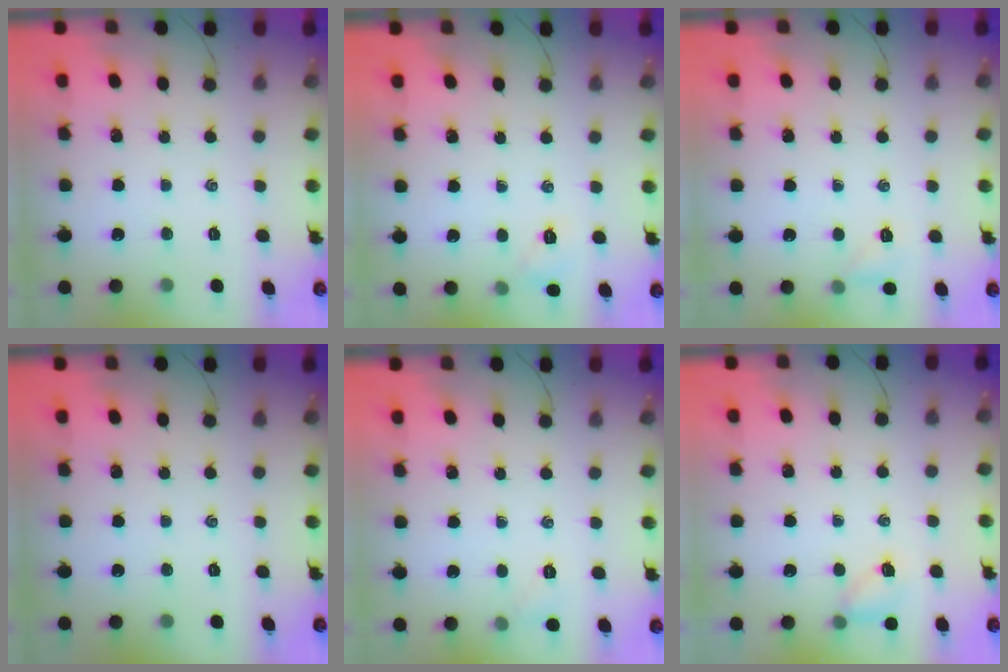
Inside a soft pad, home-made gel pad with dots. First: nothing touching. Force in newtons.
{"total": 5.0, "press": 4.8, "slide": 1.4}
{"total": 4.4, "press": 4.3, "slide": 1.1}
{"total": 0.0}
{"total": 4.3, "press": 4.1, "slide": 1.3}
{"total": 5.9, "press": 5.7, "slide": 1.6}